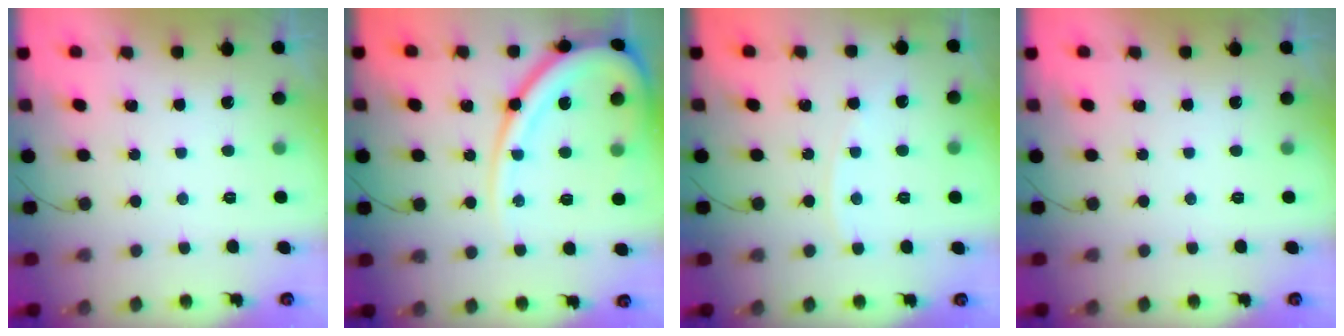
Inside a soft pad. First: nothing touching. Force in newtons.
{"total": 17.4, "press": 17.3, "slide": 1.7}
{"total": 3.5, "press": 3.5, "slide": 0.4}
{"total": 0.0}